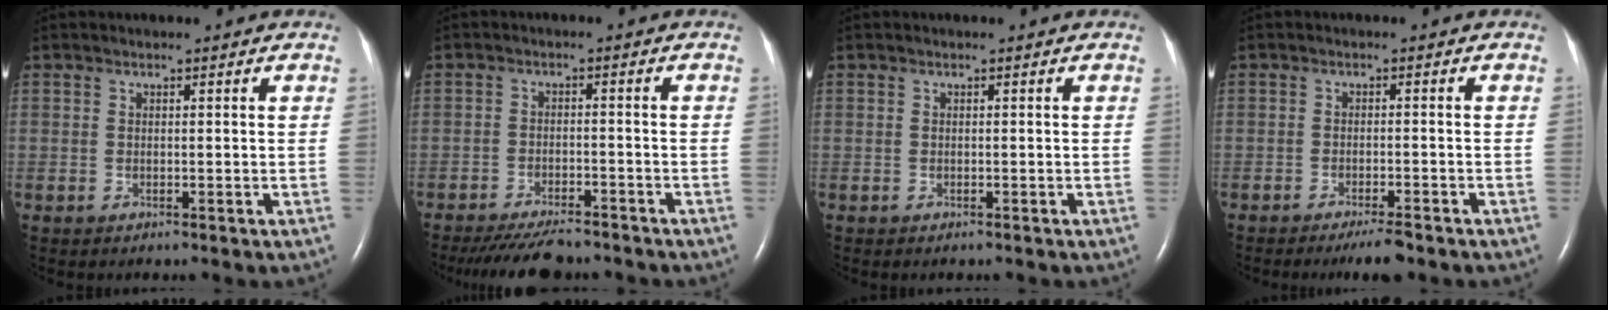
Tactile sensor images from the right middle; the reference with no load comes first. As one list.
[{"total": 8.8, "force": [-7.9, 1.7, 3.5], "torque": [-0.055, -0.016, -0.121]}, {"total": 0.0}, {"total": 3.6, "force": [-2.8, 0.4, 2.1], "torque": [-0.035, -0.005, -0.045]}]